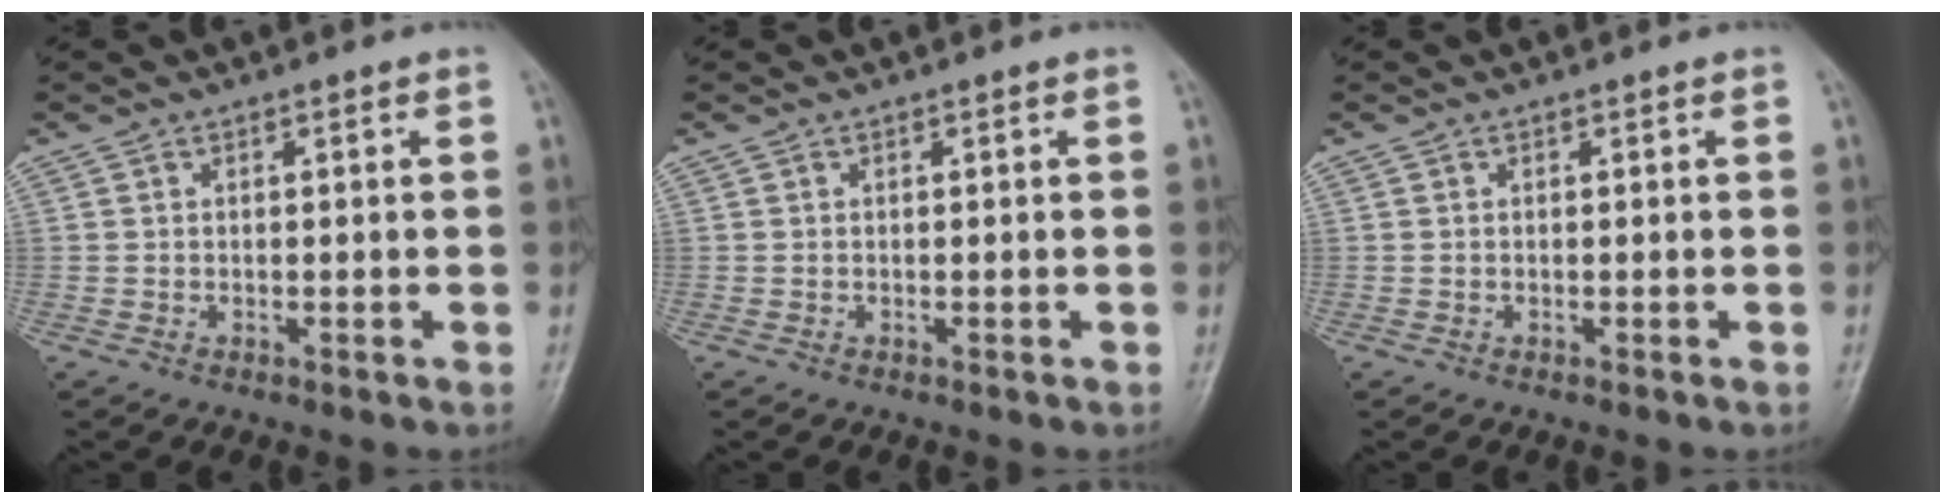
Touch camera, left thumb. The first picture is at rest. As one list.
[{"total": 0.0}, {"total": 0.0}]